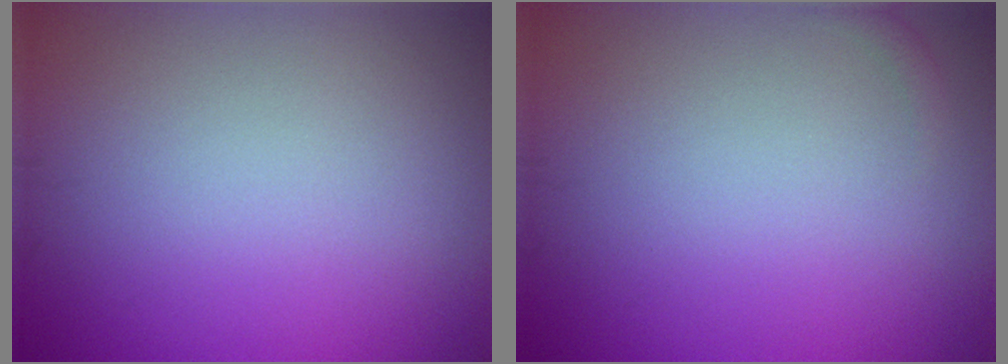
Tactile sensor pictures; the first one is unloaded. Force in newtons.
{"total": 0.6, "press": 0.6, "slide": 0.1}